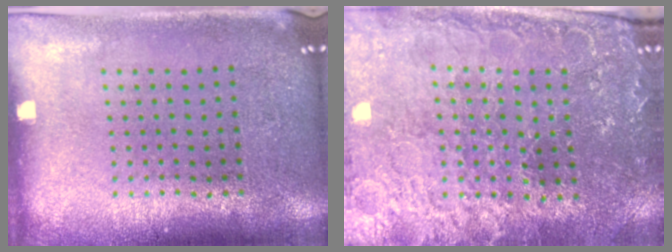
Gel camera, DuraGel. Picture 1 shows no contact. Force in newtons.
{"total": 1.7, "press": 1.7, "slide": 0.3}